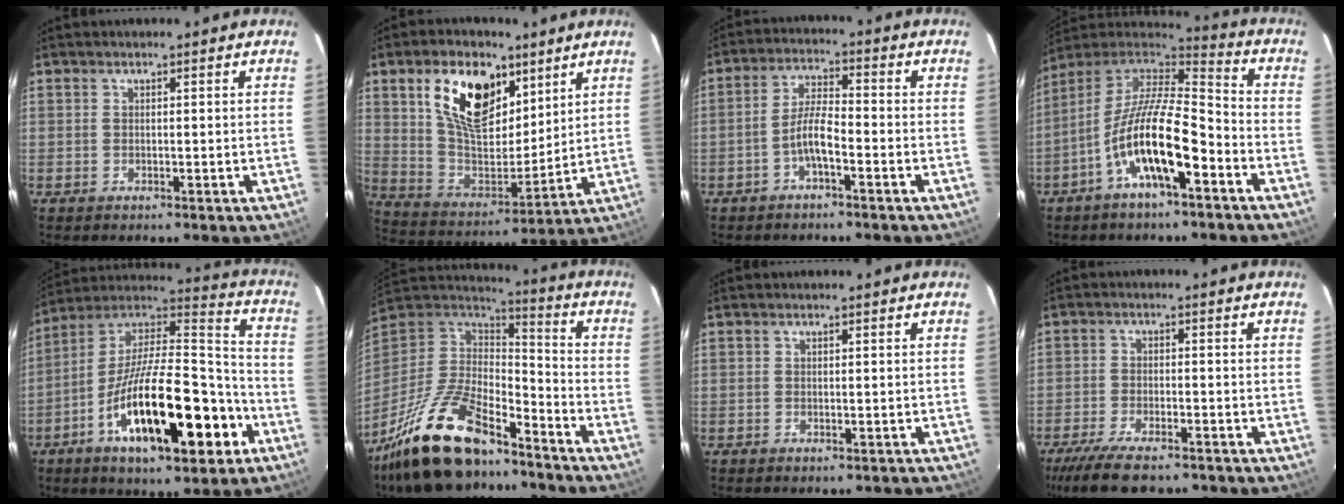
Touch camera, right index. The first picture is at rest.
{"total": 17.3, "force": [8.5, 9.5, 11.8], "torque": [-0.217, 0.008, 0.166]}
{"total": 5.1, "force": [-2.7, 1.1, 4.1], "torque": [-0.089, 0.010, -0.049]}
{"total": 16.8, "force": [-7.7, 5.1, 14.0], "torque": [-0.262, -0.011, -0.147]}
{"total": 25.8, "force": [-10.9, 9.1, 21.5], "torque": [-0.357, -0.015, -0.178]}
{"total": 24.3, "force": [-17.6, 9.1, 14.1], "torque": [-0.290, -0.022, -0.302]}
{"total": 2.7, "force": [-2.3, 1.2, 0.8], "torque": [-0.014, -0.004, -0.024]}
{"total": 12.2, "force": [-9.8, 3.6, 6.3], "torque": [-0.149, -0.032, -0.168]}